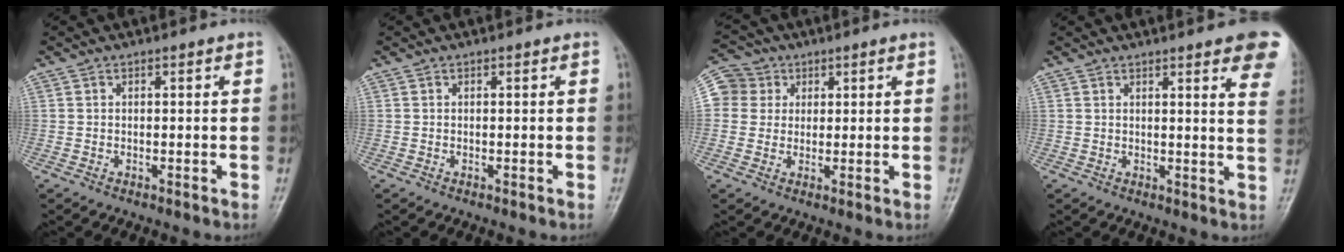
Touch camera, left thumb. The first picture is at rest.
{"total": 0.0}
{"total": 6.7, "force": [1.6, 6.4, 1.0], "torque": [0.012, 0.012, 0.021]}
{"total": 11.2, "force": [6.9, 2.2, 8.6], "torque": [-0.078, -0.023, 0.066]}